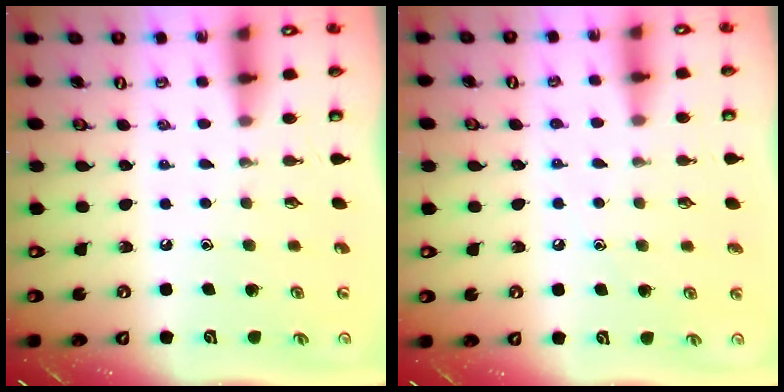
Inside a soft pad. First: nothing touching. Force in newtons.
{"total": 3.4, "press": 3.3, "slide": 0.4}